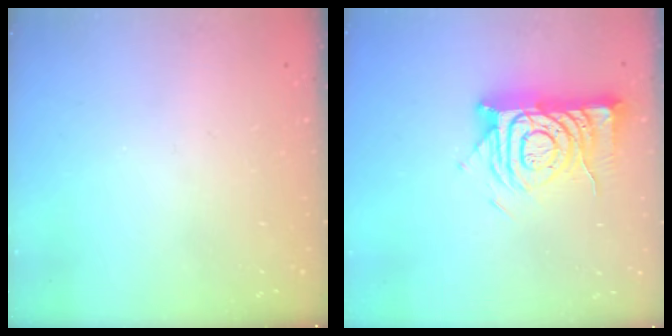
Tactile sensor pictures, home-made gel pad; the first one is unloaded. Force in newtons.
{"total": 12.4, "press": 12.4, "slide": 0.9}